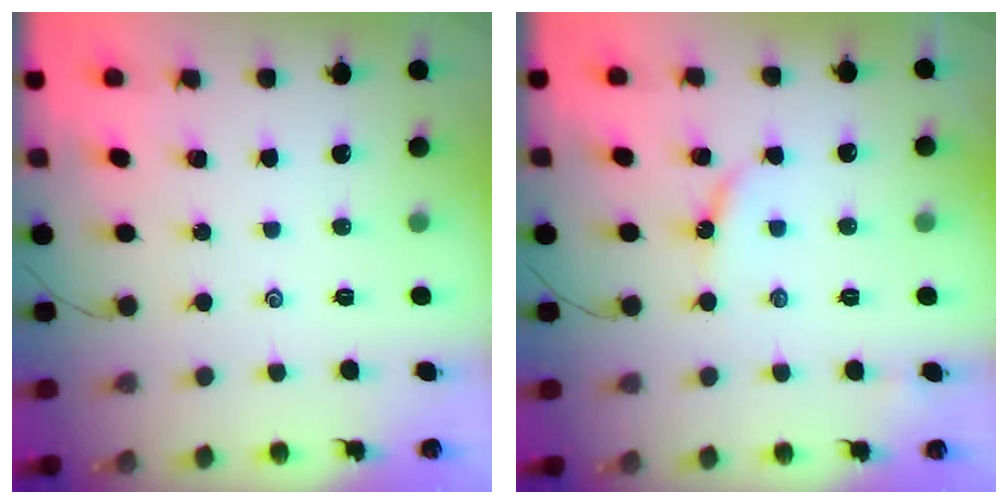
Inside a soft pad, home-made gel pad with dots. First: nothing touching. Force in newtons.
{"total": 5.1, "press": 5.0, "slide": 0.6}